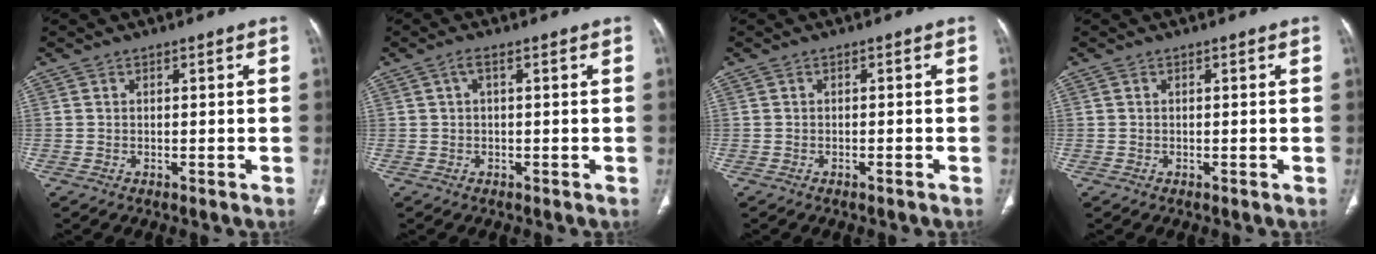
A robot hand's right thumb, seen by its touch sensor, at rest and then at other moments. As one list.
[{"total": 1.2, "force": [0.2, 0.3, 1.2], "torque": [-0.028, 0.010, 0.004]}, {"total": 0.9, "force": [-0.7, 0.1, 0.5], "torque": [-0.015, 0.005, -0.006]}, {"total": 0.0}]